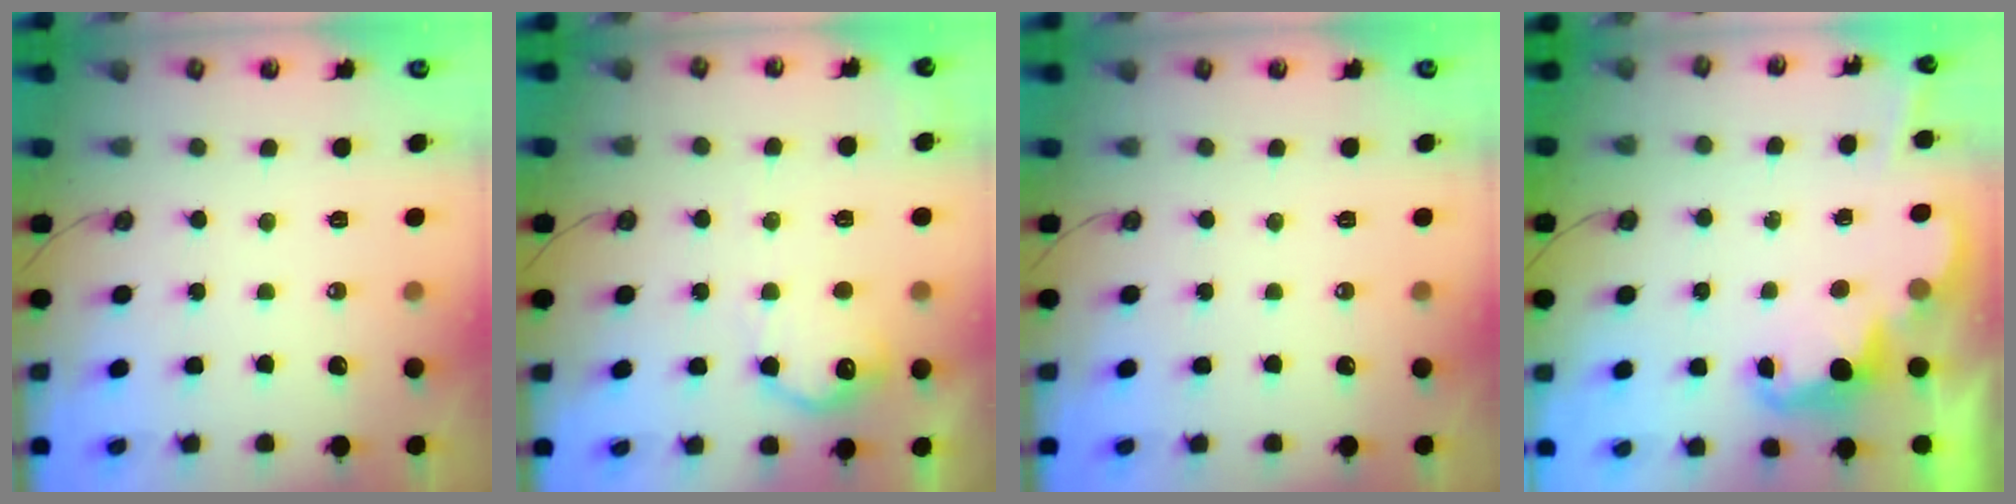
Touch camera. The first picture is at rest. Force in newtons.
{"total": 11.2, "press": 11.2, "slide": 0.4}
{"total": 0.0}
{"total": 2.6, "press": 2.5, "slide": 0.6}